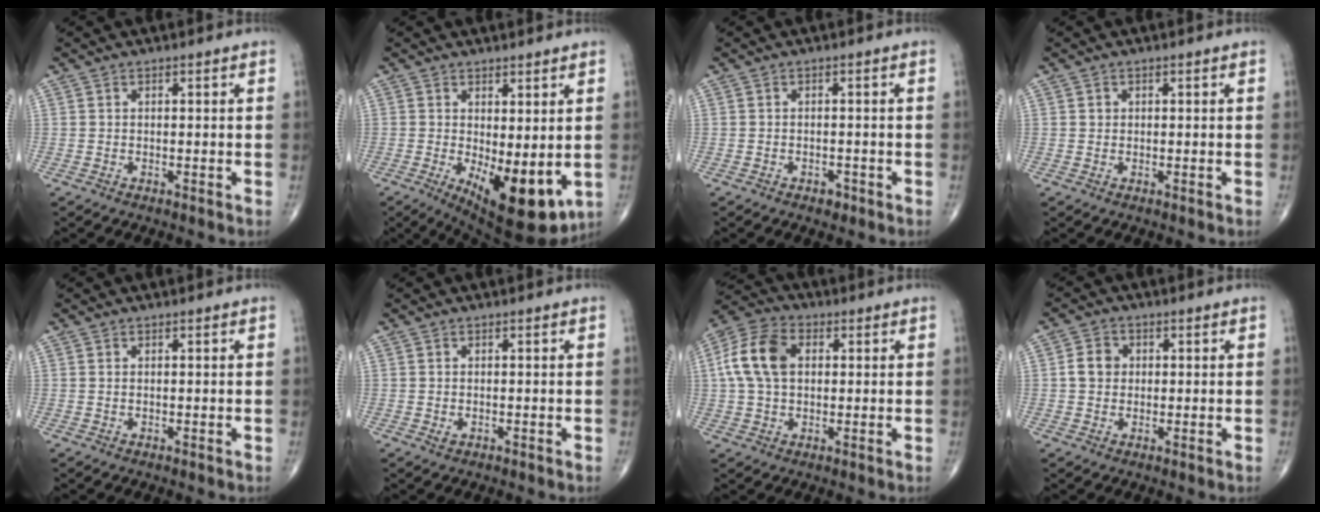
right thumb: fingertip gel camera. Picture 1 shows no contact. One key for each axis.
{"total": 12.4, "fx": -2.1, "fy": 5.1, "fz": 11.1, "tx": -0.155, "ty": -0.027, "tz": -0.013}
{"total": 1.6, "fx": -1.0, "fy": 1.0, "fz": 0.7, "tx": -0.009, "ty": 0.003, "tz": -0.013}
{"total": 0.7, "fx": 0.2, "fy": 0.7, "fz": 0.2, "tx": 0.002, "ty": 0.001, "tz": 0.003}
{"total": 0.0}
{"total": 0.9, "fx": -0.2, "fy": 0.6, "fz": 0.6, "tx": -0.012, "ty": -0.001, "tz": 0.001}
{"total": 11.2, "fx": 1.8, "fy": 7.5, "fz": 8.2, "tx": -0.162, "ty": 0.021, "tz": 0.027}
{"total": 4.1, "fx": 0.4, "fy": 3.5, "fz": 2.0, "tx": -0.025, "ty": 0.007, "tz": 0.002}